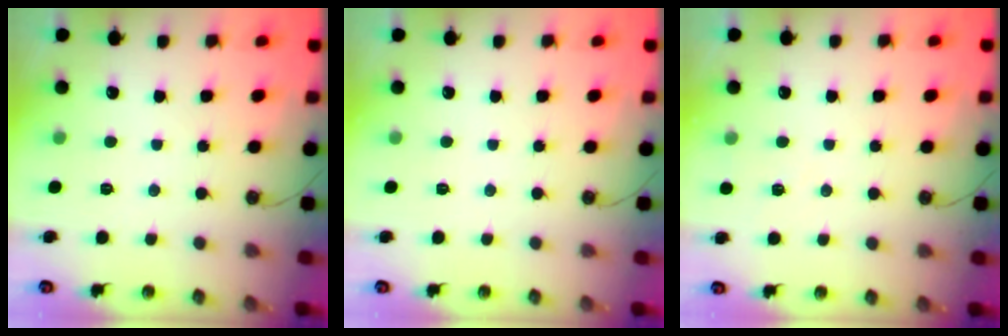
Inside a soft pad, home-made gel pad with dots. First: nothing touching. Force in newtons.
{"total": 0.0}
{"total": 5.1, "press": 4.5, "slide": 2.4}